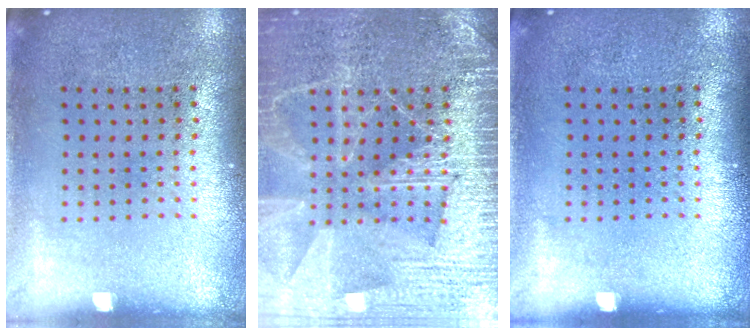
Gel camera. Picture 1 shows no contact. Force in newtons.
{"total": 6.5, "press": 6.5, "slide": 0.8}
{"total": 0.0}